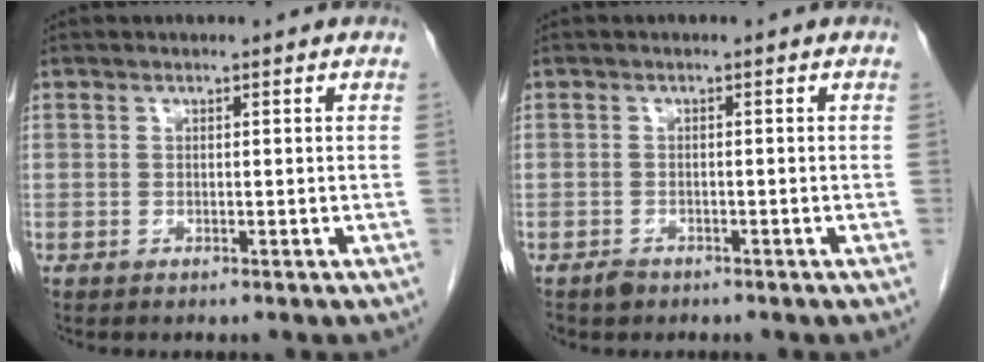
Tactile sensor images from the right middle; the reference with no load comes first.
{"total": 1.3, "force": [-1.1, 0.7, 0.3], "torque": [-0.010, 0.000, -0.015]}